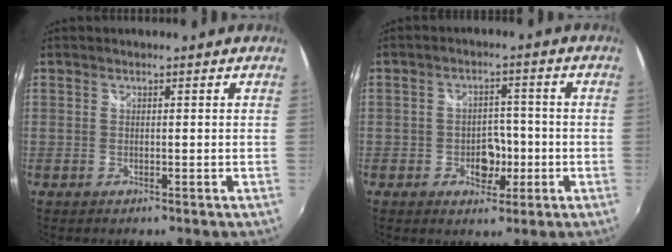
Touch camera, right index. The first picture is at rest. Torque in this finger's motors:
{"motor_torque": [-0.11, 0.66, 0.03, 0.03]}